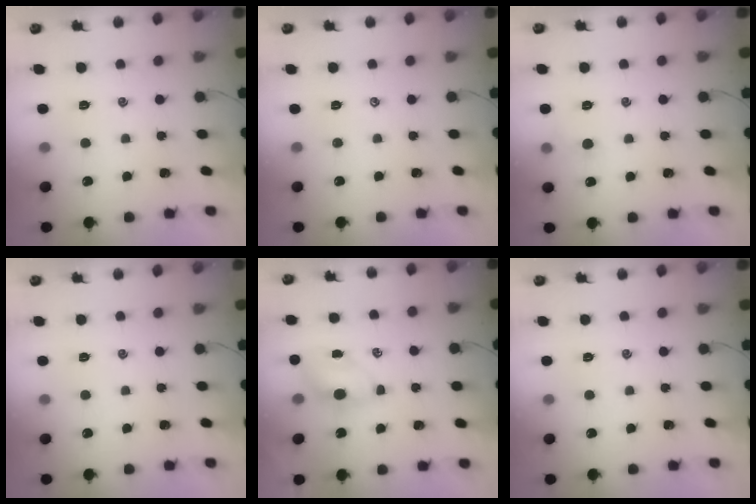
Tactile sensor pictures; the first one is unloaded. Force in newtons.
{"total": 0.0}
{"total": 3.4, "press": 3.3, "slide": 1.1}
{"total": 0.0}
{"total": 5.1, "press": 5.0, "slide": 1.2}
{"total": 0.0}